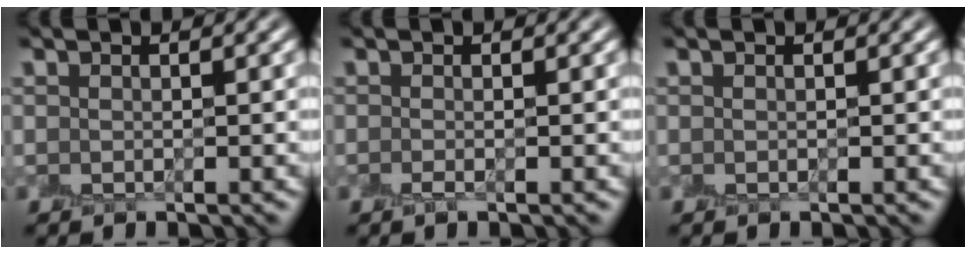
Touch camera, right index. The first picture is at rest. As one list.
[{"total": 0.6, "force": [-0.3, 0.2, 0.5], "torque": [-0.006, 0.000, -0.008]}, {"total": 0.0}]